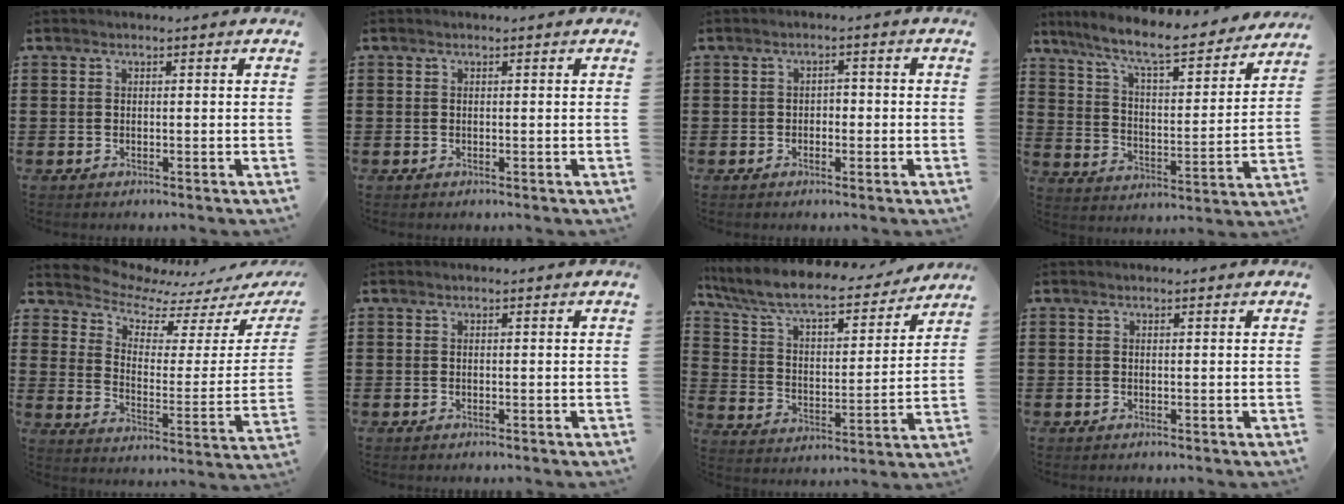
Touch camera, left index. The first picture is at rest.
{"total": 0.0}
{"total": 1.6, "force": [-1.1, 1.0, 0.6], "torque": [-0.017, 0.005, -0.026]}
{"total": 8.8, "force": [7.6, 0.4, 4.5], "torque": [-0.116, -0.047, 0.124]}
{"total": 6.1, "force": [5.7, 1.8, 0.9], "torque": [-0.058, -0.049, 0.098]}
{"total": 0.0}
{"total": 8.9, "force": [7.9, 1.4, 3.9], "torque": [-0.108, -0.047, 0.132]}
{"total": 0.0}